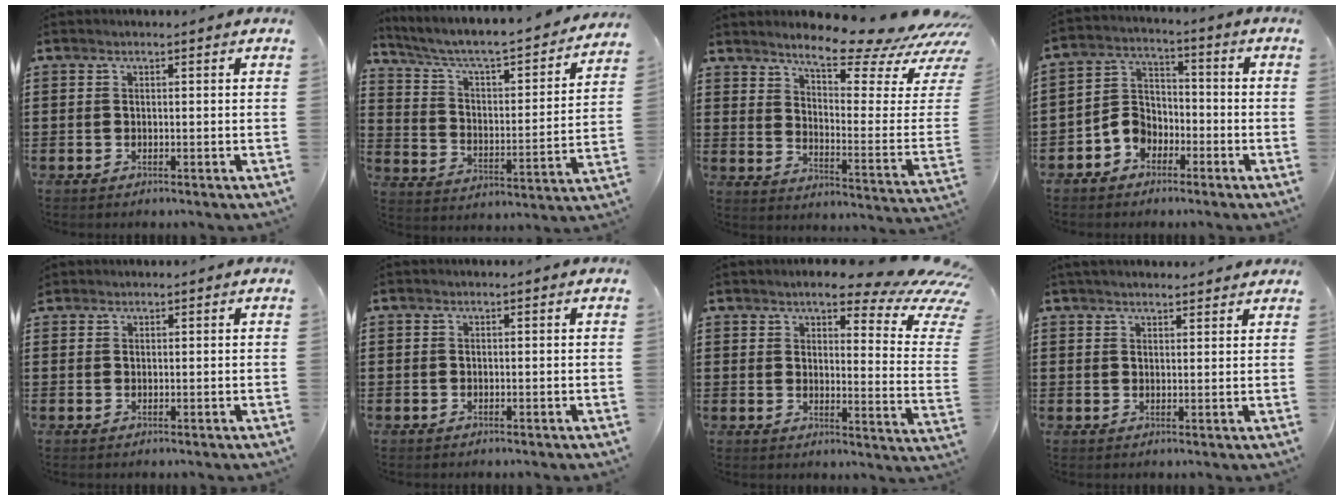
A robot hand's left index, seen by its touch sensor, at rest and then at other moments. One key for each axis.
{"total": 4.4, "fx": 3.7, "fy": 0.7, "fz": 2.3, "tx": -0.066, "ty": -0.041, "tz": 0.052}
{"total": 10.6, "fx": 9.3, "fy": 1.1, "fz": 4.9, "tx": -0.094, "ty": -0.075, "tz": 0.154}
{"total": 5.5, "fx": -3.4, "fy": 4.0, "fz": 1.7, "tx": -0.052, "ty": 0.012, "tz": -0.071}
{"total": 0.9, "fx": 0.8, "fy": 0.4, "fz": 0.0, "tx": -0.003, "ty": 0.001, "tz": 0.017}
{"total": 0.0}
{"total": 8.6, "fx": 6.7, "fy": 1.2, "fz": 5.4, "tx": -0.090, "ty": -0.051, "tz": 0.108}
{"total": 2.4, "fx": 2.3, "fy": 0.1, "fz": 0.4, "tx": -0.013, "ty": 0.000, "tz": 0.046}